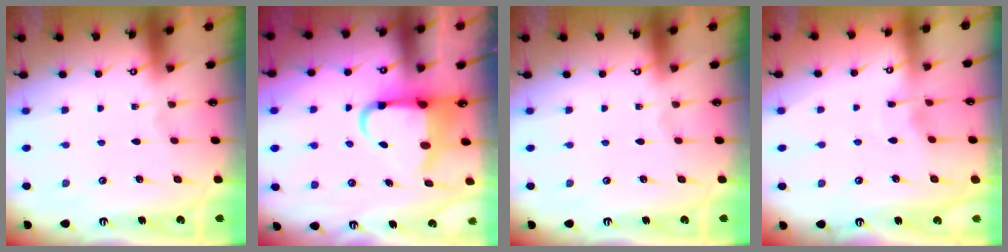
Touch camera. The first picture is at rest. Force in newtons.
{"total": 6.9, "press": 6.7, "slide": 1.5}
{"total": 0.0}
{"total": 3.0, "press": 2.9, "slide": 0.4}